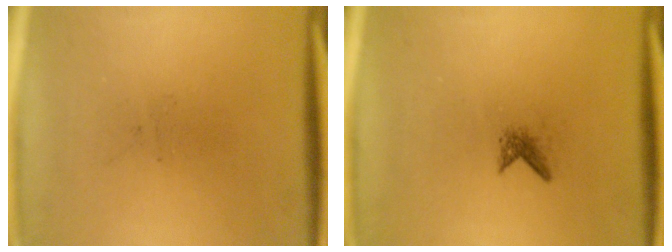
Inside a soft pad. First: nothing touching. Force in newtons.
{"total": 1.1}